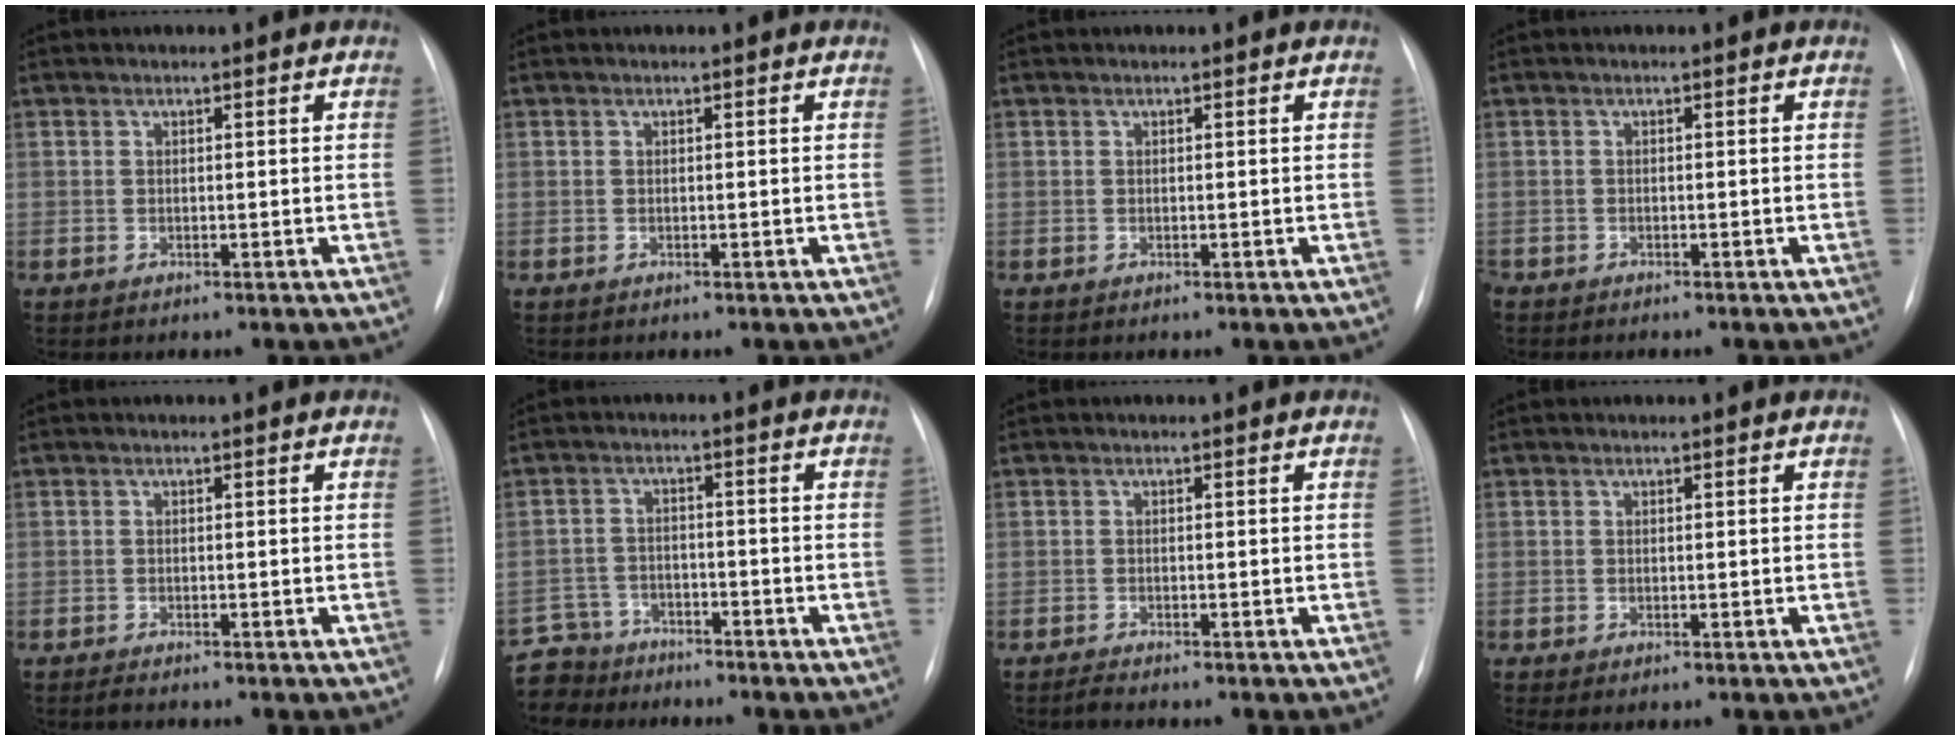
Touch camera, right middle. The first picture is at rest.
{"total": 0.0}
{"total": 0.0}
{"total": 1.3, "force": [-1.1, 0.4, 0.4], "torque": [-0.007, 0.000, -0.017]}
{"total": 0.9, "force": [-0.8, 0.1, 0.3], "torque": [-0.013, -0.003, -0.014]}
{"total": 7.3, "force": [-6.6, 3.2, -0.6], "torque": [0.006, 0.005, -0.121]}
{"total": 1.0, "force": [-0.9, -0.1, 0.3], "torque": [-0.012, -0.004, -0.019]}
{"total": 0.9, "force": [-0.5, 0.2, 0.8], "torque": [-0.012, -0.005, -0.005]}